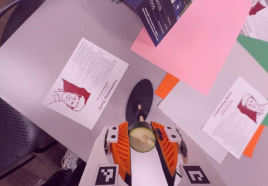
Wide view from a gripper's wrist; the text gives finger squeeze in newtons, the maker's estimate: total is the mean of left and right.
{"total": 12.5, "left": 12.8, "right": 12.2}